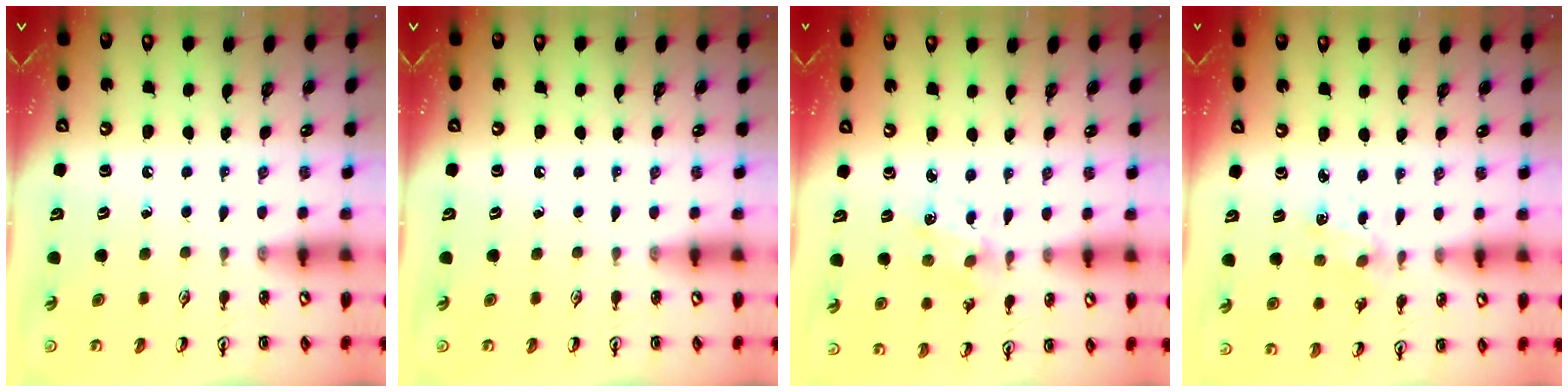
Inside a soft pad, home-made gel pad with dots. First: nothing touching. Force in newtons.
{"total": 0.0}
{"total": 2.1, "press": 2.1, "slide": 0.4}
{"total": 1.5, "press": 1.4, "slide": 0.4}